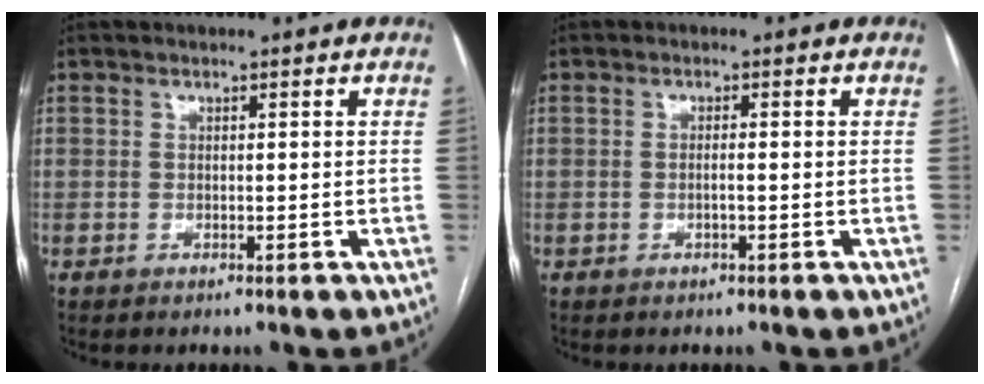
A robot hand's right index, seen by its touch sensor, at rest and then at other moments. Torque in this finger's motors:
{"motor_torque": [-0.24, 0.27, -0.05, 0.00]}